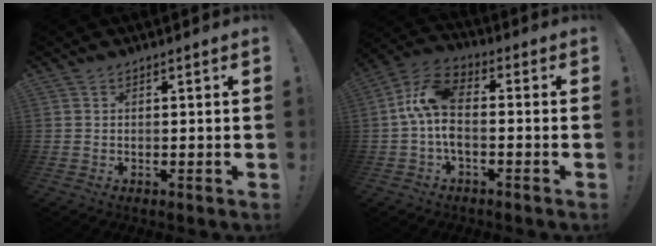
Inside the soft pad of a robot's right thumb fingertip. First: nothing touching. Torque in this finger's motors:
{"motor_torque": [1.38, 1.58, 1.23, -0.55, 0.06]}